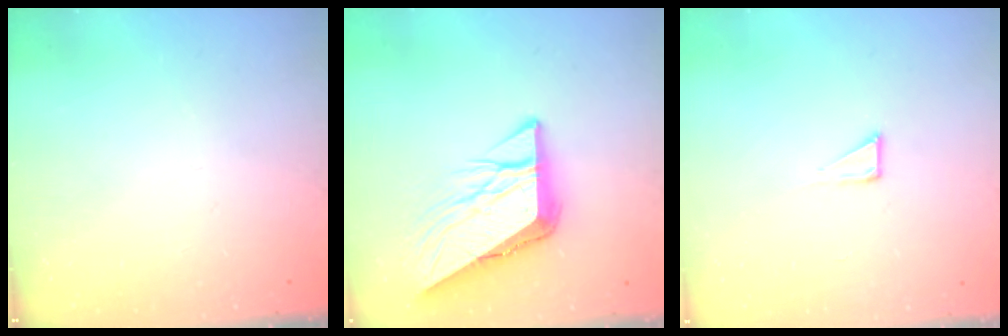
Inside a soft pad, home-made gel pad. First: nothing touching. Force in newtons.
{"total": 9.0, "press": 8.9, "slide": 1.0}
{"total": 2.3, "press": 2.3, "slide": 0.1}